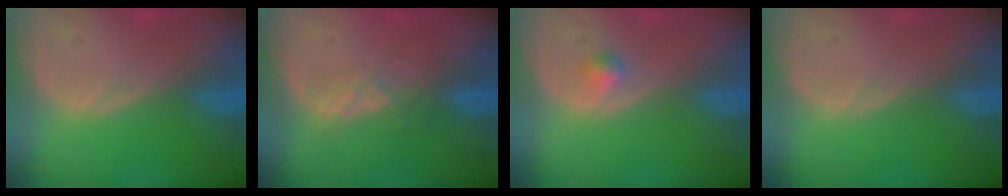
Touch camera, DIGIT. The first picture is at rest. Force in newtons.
{"total": 2.6, "press": 2.5, "slide": 0.8}
{"total": 1.3, "press": 1.2, "slide": 0.1}
{"total": 0.0}